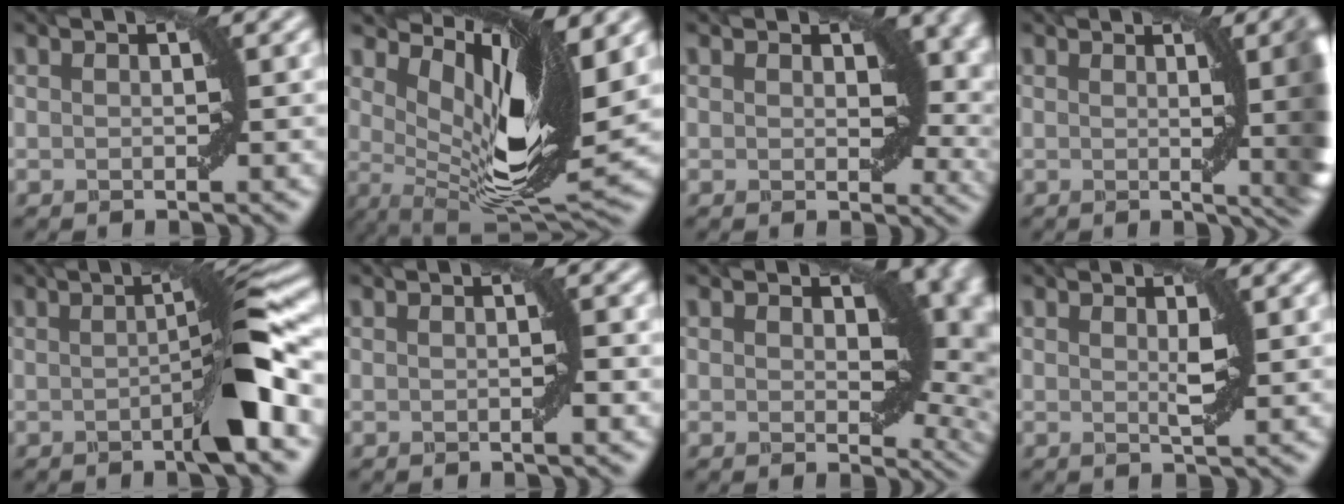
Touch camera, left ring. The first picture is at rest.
{"total": 11.9, "force": [4.4, 4.0, 10.3], "torque": [-0.173, -0.003, 0.087]}
{"total": 5.7, "force": [1.7, 3.2, 4.5], "torque": [-0.053, -0.001, 0.028]}
{"total": 10.1, "force": [0.9, 3.3, 9.5], "torque": [-0.055, 0.016, 0.007]}
{"total": 6.0, "force": [-1.0, 0.6, 5.9], "torque": [-0.079, 0.011, -0.023]}
{"total": 0.8, "force": [0.0, -0.1, 0.8], "torque": [-0.013, 0.002, -0.001]}
{"total": 9.7, "force": [2.1, 5.7, 7.6], "torque": [-0.086, -0.011, 0.036]}
{"total": 1.1, "force": [0.5, 0.0, 1.0], "torque": [-0.017, -0.005, 0.007]}